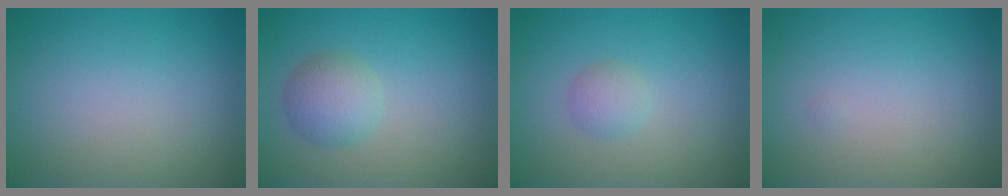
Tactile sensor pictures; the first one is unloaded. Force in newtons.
{"total": 2.9, "press": 2.9, "slide": 0.0}
{"total": 1.5, "press": 1.5, "slide": 0.0}
{"total": 0.0}